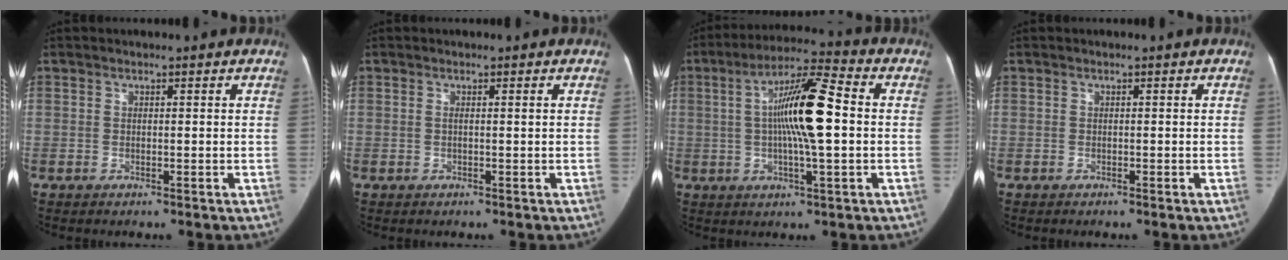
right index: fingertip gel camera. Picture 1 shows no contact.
{"total": 0.9, "force": [0.2, -0.1, 0.9], "torque": [-0.018, 0.004, 0.002]}
{"total": 12.4, "force": [0.5, 1.3, 12.4], "torque": [-0.223, 0.017, 0.001]}
{"total": 0.0}